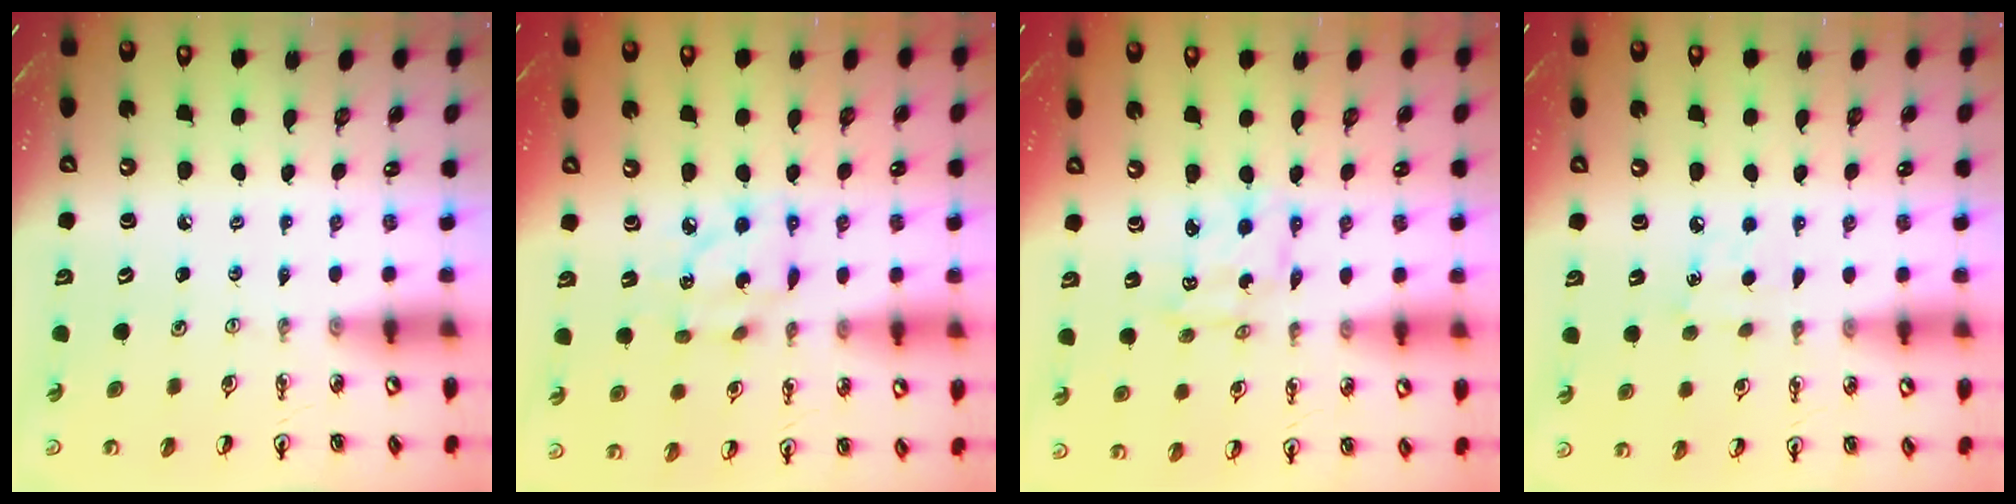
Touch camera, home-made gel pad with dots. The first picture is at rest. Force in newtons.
{"total": 8.7, "press": 8.6, "slide": 0.4}
{"total": 2.7, "press": 2.7, "slide": 0.2}
{"total": 6.5, "press": 6.5, "slide": 0.8}